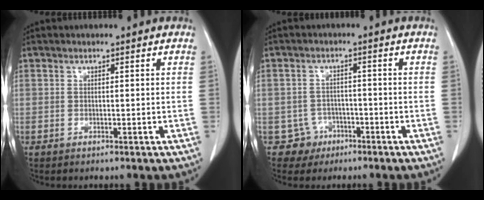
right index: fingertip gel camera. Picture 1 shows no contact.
{"total": 3.9, "force": [-1.9, 3.4, -0.6], "torque": [0.018, 0.016, -0.028]}